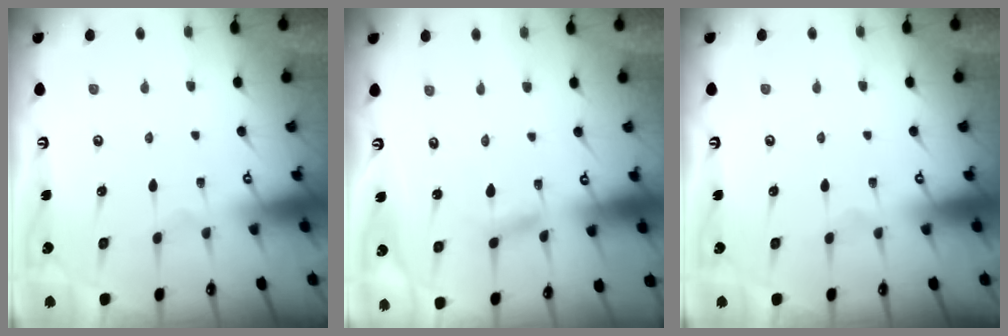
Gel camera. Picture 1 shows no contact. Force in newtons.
{"total": 3.3, "press": 3.3, "slide": 0.1}
{"total": 0.0}